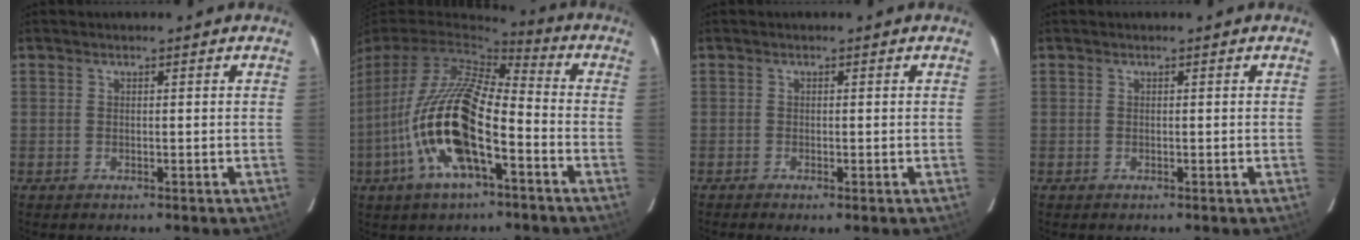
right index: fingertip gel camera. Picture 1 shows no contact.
{"total": 19.1, "force": [-7.0, 6.5, 16.5], "torque": [-0.327, -0.023, -0.138]}
{"total": 0.9, "force": [-0.6, 0.0, 0.7], "torque": [-0.016, -0.003, -0.010]}
{"total": 0.0}